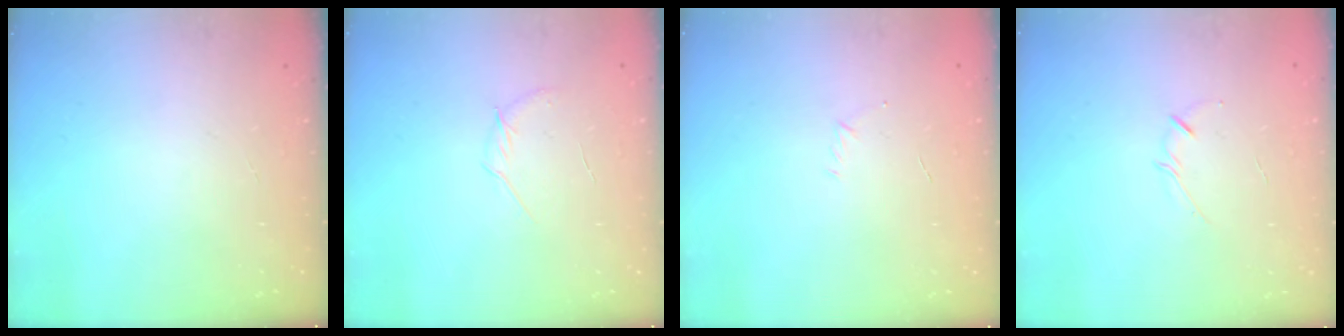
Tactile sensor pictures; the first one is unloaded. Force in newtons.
{"total": 5.8, "press": 5.6, "slide": 1.6}
{"total": 3.0, "press": 2.9, "slide": 0.7}
{"total": 2.9, "press": 2.8, "slide": 0.6}